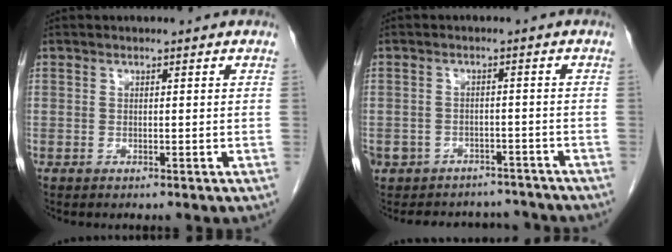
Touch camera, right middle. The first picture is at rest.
{"total": 10.7, "force": [-9.3, 5.0, 1.5], "torque": [-0.025, 0.020, -0.108]}